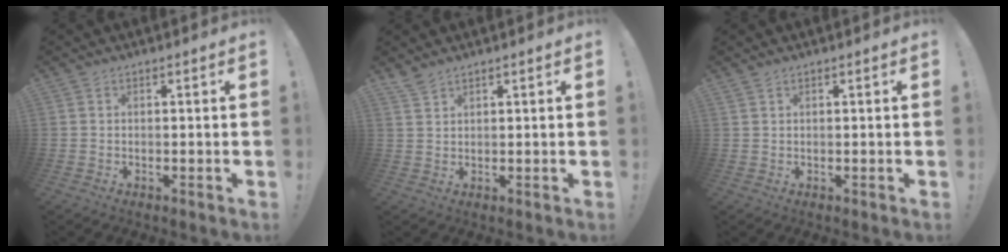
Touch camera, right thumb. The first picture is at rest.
{"total": 2.9, "force": [2.5, 0.9, 1.2], "torque": [-0.010, -0.019, 0.045]}
{"total": 0.8, "force": [0.7, 0.3, 0.2], "torque": [-0.004, 0.000, 0.014]}